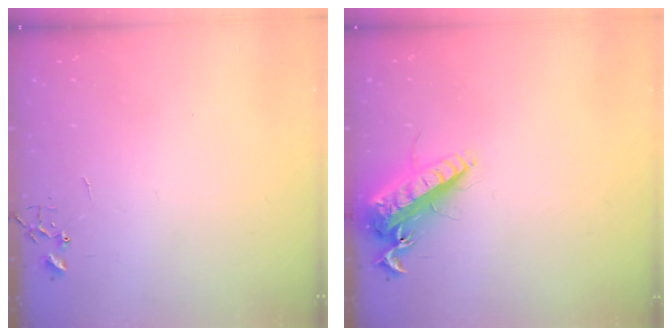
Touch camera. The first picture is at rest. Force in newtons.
{"total": 15.8, "press": 15.5, "slide": 3.1}